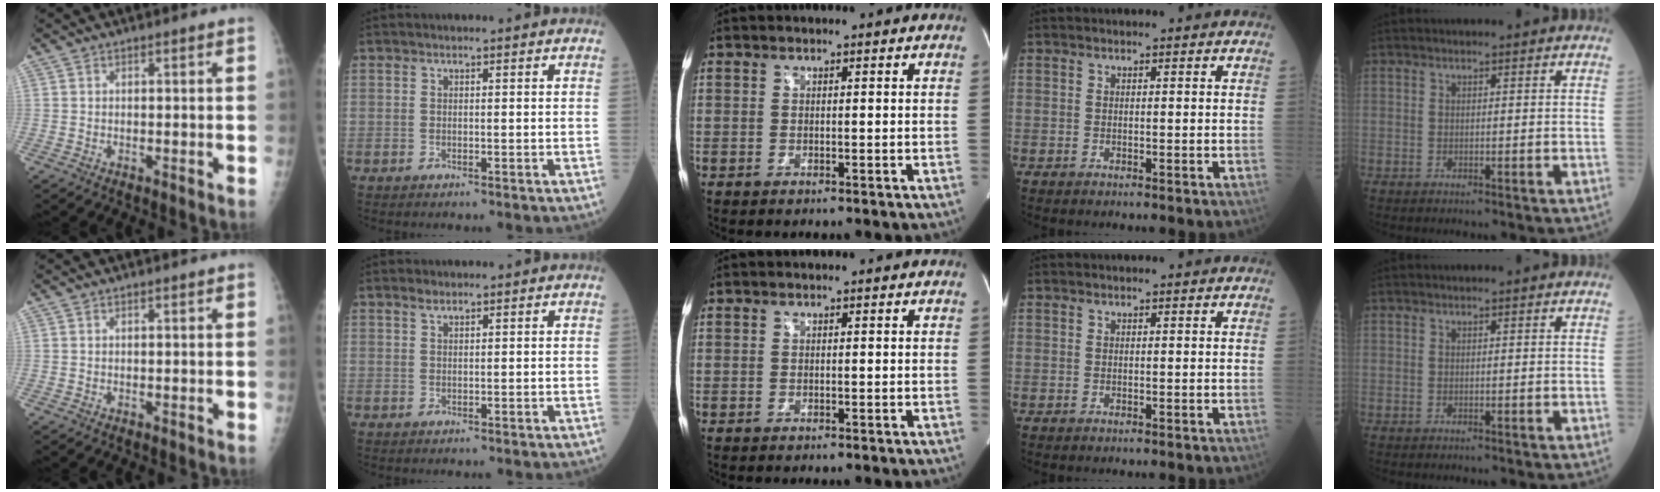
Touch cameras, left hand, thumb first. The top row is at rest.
{"index": {"total": 1.0, "force": [0.8, 0.2, 0.5], "torque": [-0.013, 0.006, 0.018]}}